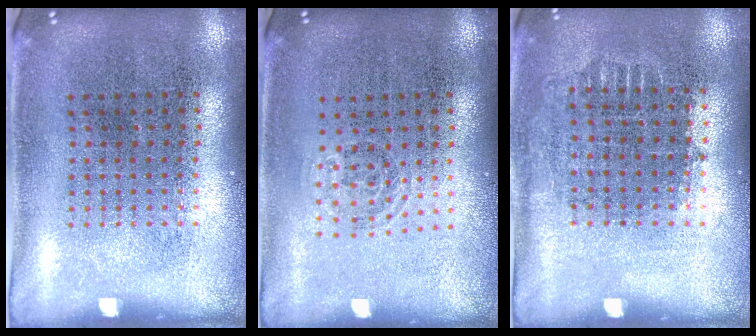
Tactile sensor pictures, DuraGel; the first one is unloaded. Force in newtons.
{"total": 0.8, "press": 0.5, "slide": 0.5}
{"total": 0.7, "press": 0.7, "slide": 0.2}